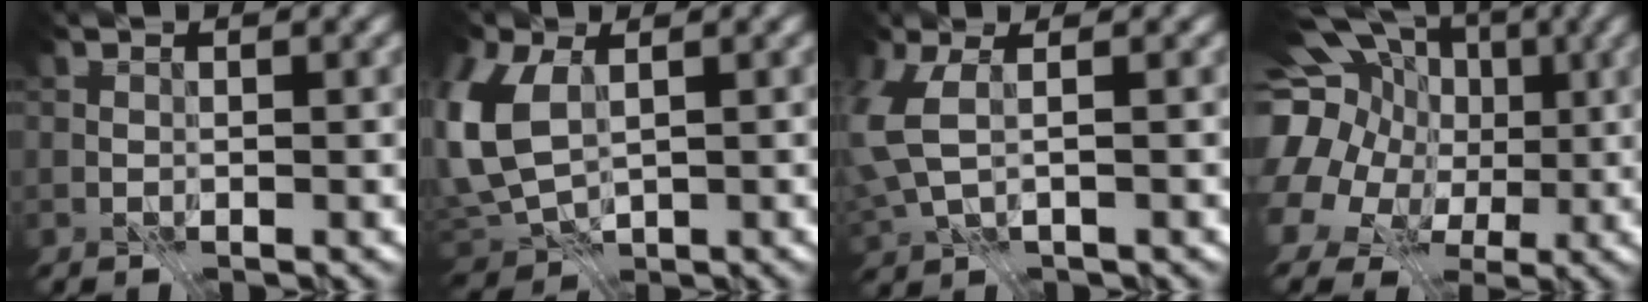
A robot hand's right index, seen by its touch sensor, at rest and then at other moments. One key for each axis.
{"total": 7.4, "fx": 0.8, "fy": 4.6, "fz": 5.7, "tx": -0.166, "ty": 0.000, "tz": 0.012}
{"total": 4.9, "fx": 0.4, "fy": 2.6, "fz": 4.1, "tx": -0.115, "ty": -0.007, "tz": 0.017}
{"total": 18.0, "fx": 1.7, "fy": 15.1, "fz": 9.5, "tx": -0.218, "ty": 0.033, "tz": 0.012}